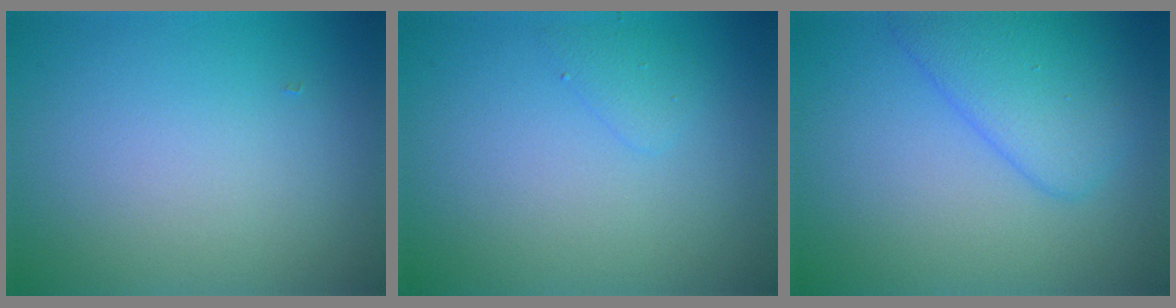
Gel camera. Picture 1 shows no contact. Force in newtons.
{"total": 1.0, "press": 1.0, "slide": 0.1}
{"total": 4.4, "press": 4.4, "slide": 0.1}